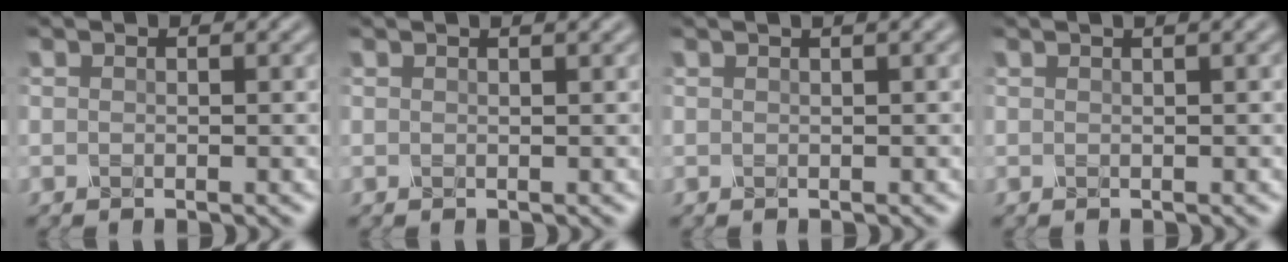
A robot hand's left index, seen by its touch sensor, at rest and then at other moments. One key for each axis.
{"total": 1.7, "fx": 1.1, "fy": 0.6, "fz": 1.1, "tx": -0.009, "ty": 0.003, "tz": 0.004}
{"total": 1.8, "fx": 1.0, "fy": 0.5, "fz": 1.4, "tx": -0.017, "ty": 0.006, "tz": 0.007}
{"total": 1.8, "fx": 1.0, "fy": 0.5, "fz": 1.4, "tx": -0.018, "ty": 0.006, "tz": 0.008}